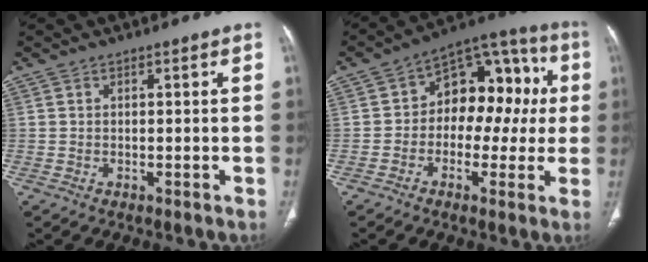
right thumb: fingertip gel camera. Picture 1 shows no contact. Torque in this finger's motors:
{"motor_torque": [-0.08, 0.84, 0.14, 0.24, 0.20]}